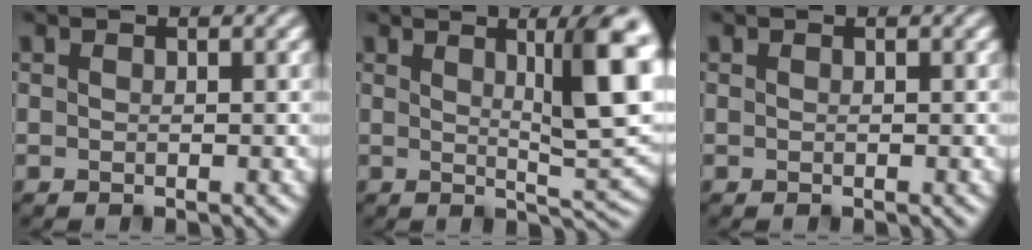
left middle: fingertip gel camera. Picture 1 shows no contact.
{"total": 10.0, "force": [3.4, 2.4, 9.1], "torque": [-0.096, 0.011, 0.047]}
{"total": 0.0}